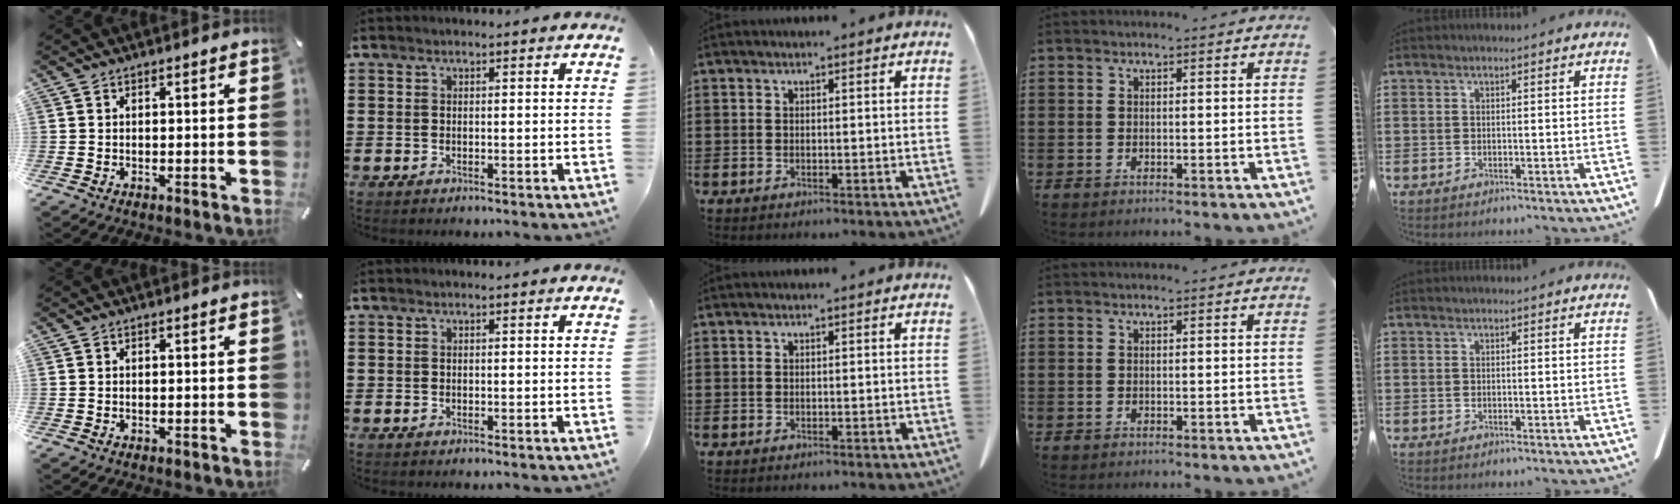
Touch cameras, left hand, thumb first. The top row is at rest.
{}